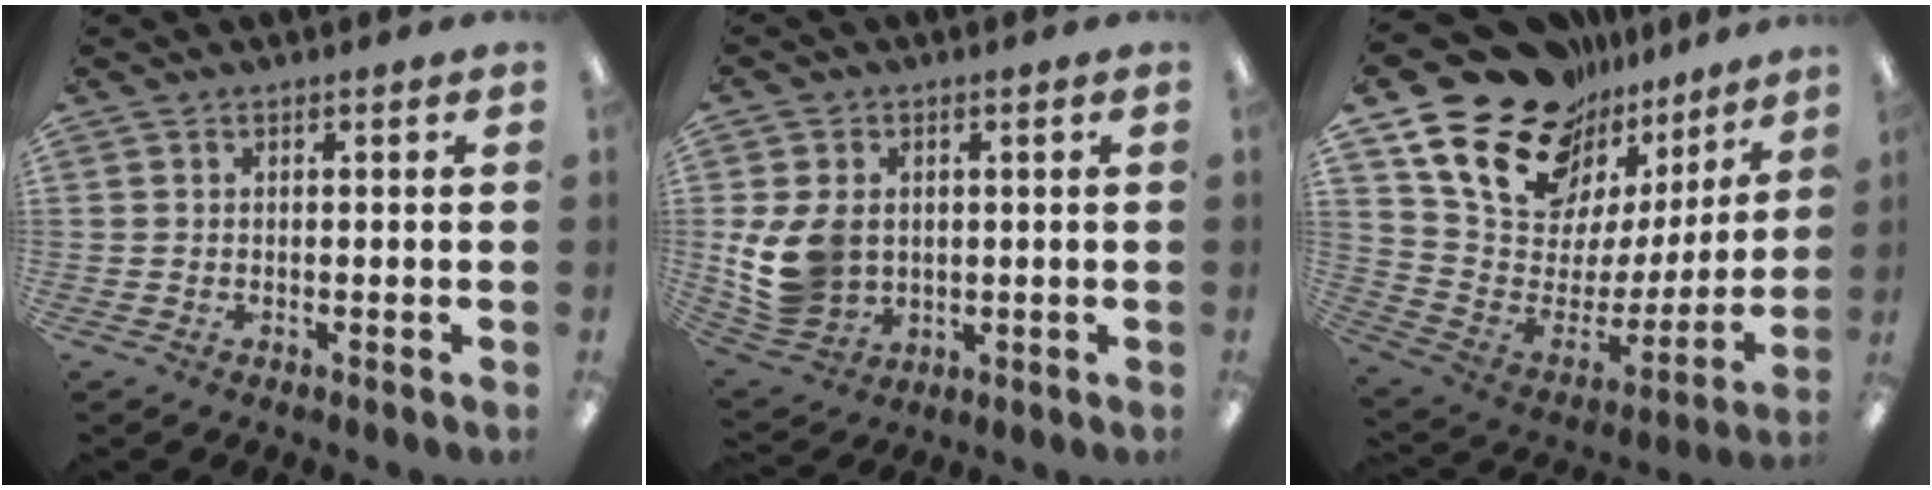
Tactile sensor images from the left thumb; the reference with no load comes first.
{"total": 11.3, "force": [0.6, 9.1, 6.6], "torque": [-0.163, 0.010, 0.016]}
{"total": 21.0, "force": [15.5, 11.8, 7.8], "torque": [-0.136, -0.124, 0.289]}